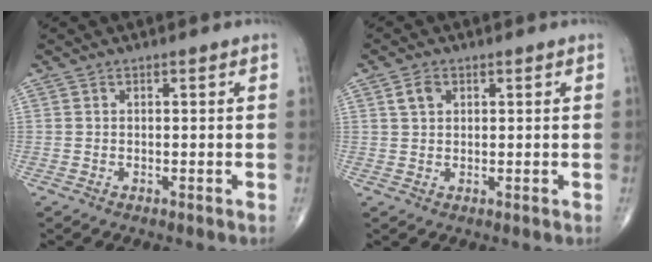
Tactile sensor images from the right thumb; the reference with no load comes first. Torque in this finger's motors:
{"motor_torque": [0.17, 0.27, 0.02, 0.01, 0.00]}